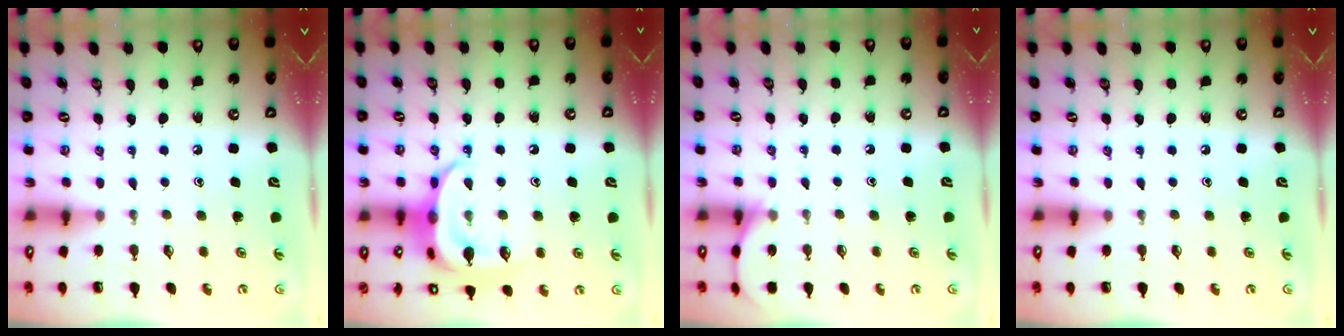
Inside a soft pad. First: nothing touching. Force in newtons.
{"total": 15.3, "press": 15.3, "slide": 0.7}
{"total": 5.4, "press": 5.4, "slide": 0.7}
{"total": 0.0}